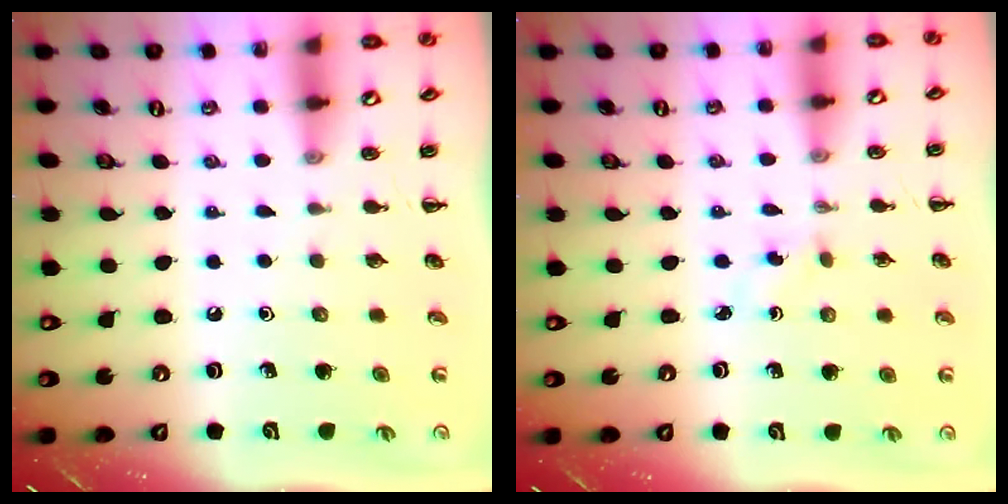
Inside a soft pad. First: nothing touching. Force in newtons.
{"total": 1.7, "press": 1.5, "slide": 0.8}